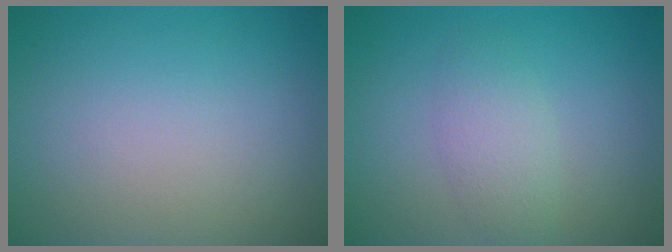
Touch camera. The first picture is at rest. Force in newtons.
{"total": 2.4, "press": 2.4, "slide": 0.2}